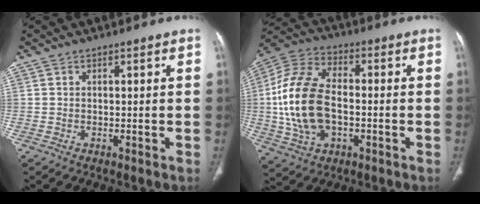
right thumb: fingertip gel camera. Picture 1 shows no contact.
{"total": 17.9, "force": [-1.4, 10.9, 14.1], "torque": [-0.289, 0.020, -0.023]}